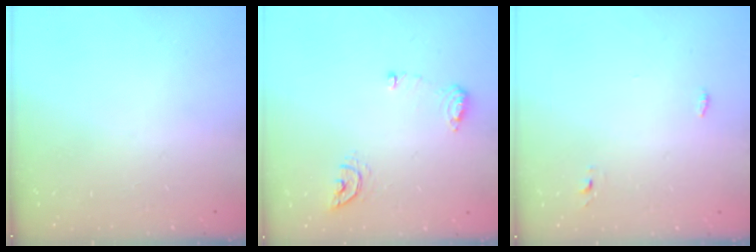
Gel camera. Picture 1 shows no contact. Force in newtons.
{"total": 7.5, "press": 7.5, "slide": 0.8}
{"total": 2.8, "press": 2.6, "slide": 0.9}